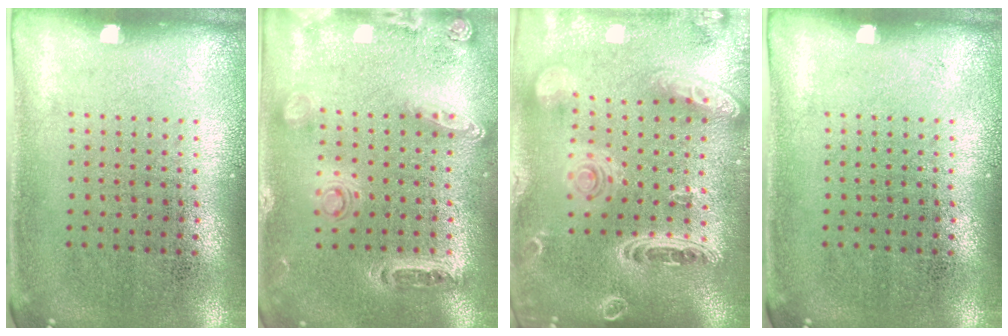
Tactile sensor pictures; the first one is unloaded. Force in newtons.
{"total": 1.4, "press": 1.4, "slide": 0.2}
{"total": 3.6, "press": 2.9, "slide": 2.2}
{"total": 0.0}